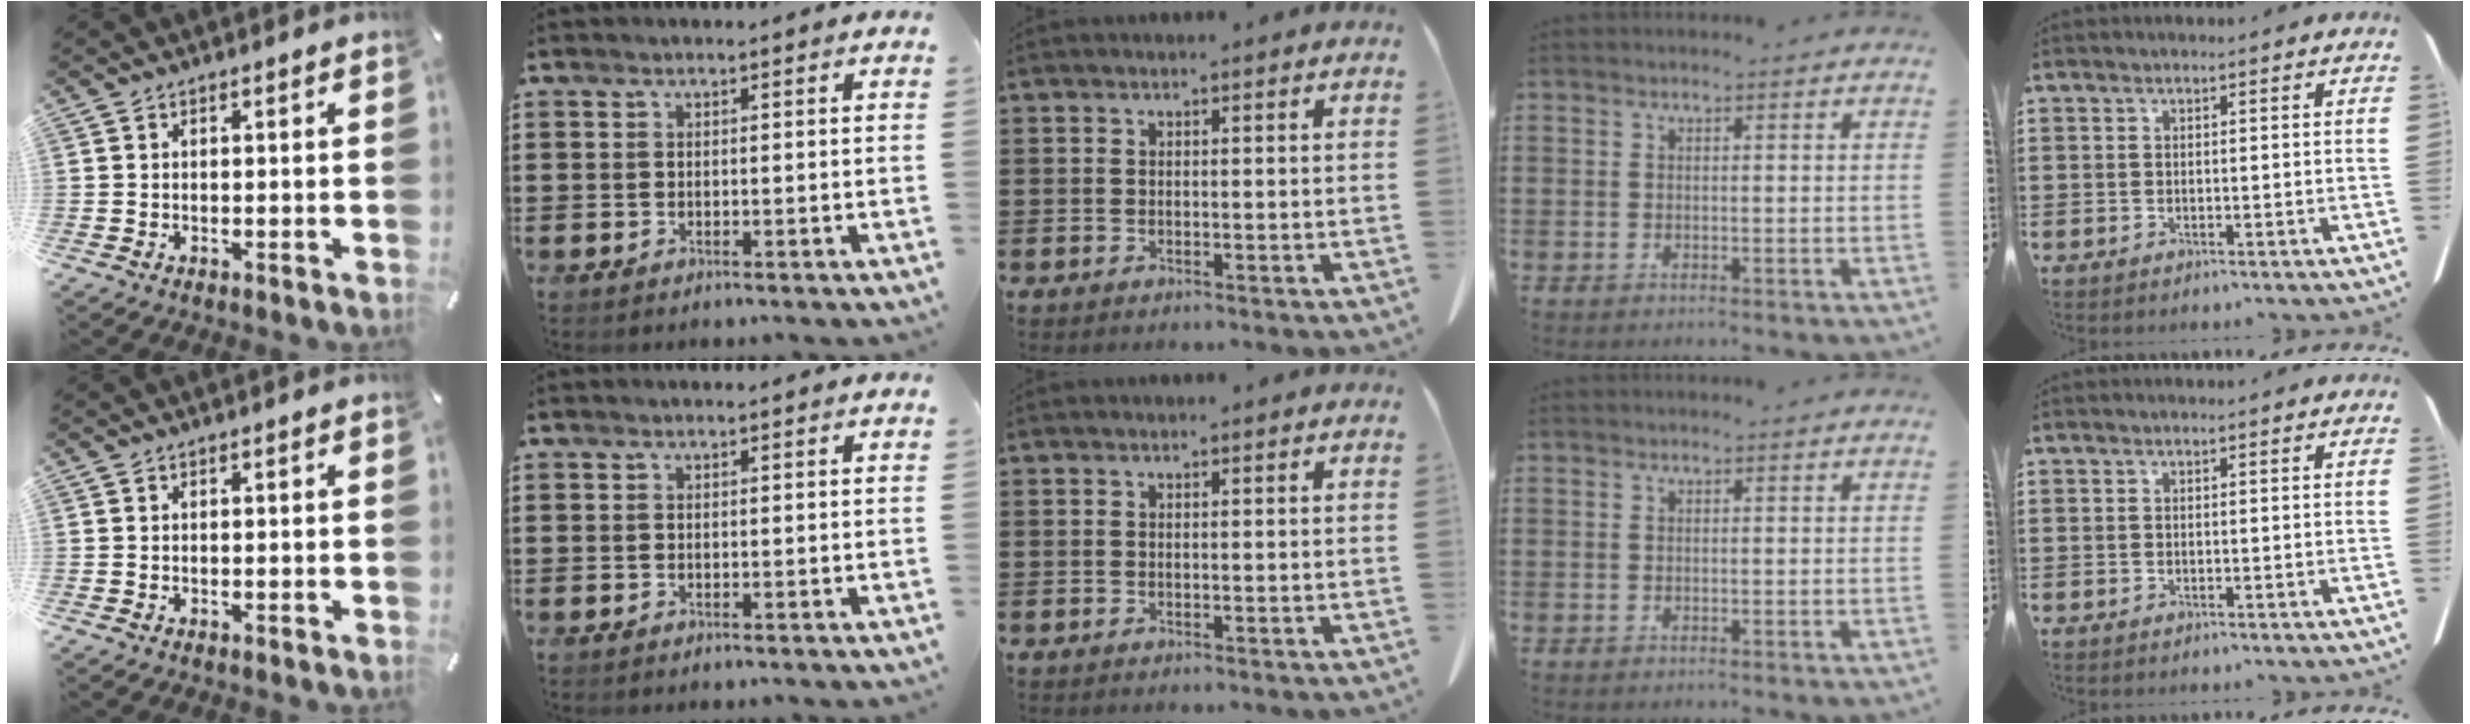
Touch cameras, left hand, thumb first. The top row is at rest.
{}